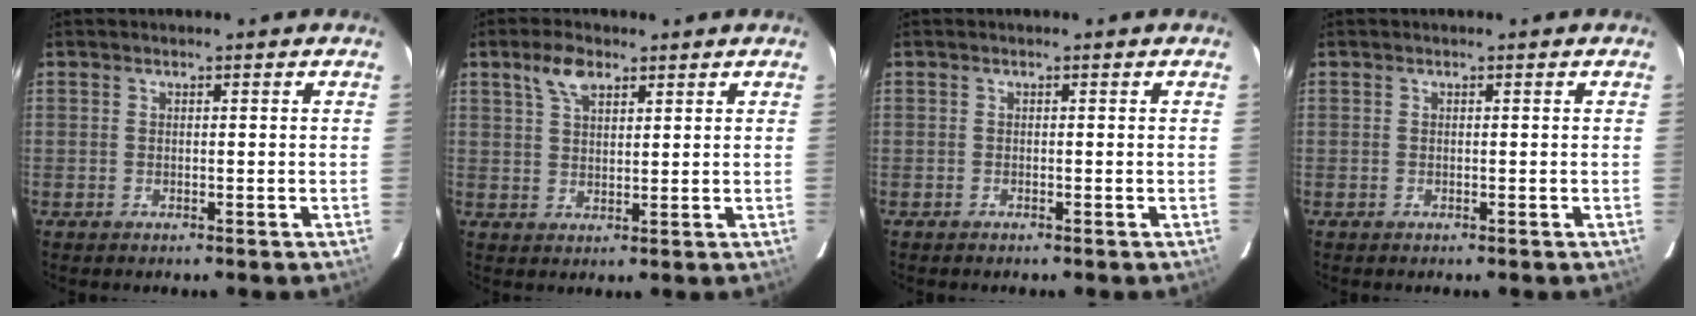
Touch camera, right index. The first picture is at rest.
{"total": 4.6, "force": [3.1, 2.0, 2.8], "torque": [-0.051, 0.010, 0.059]}
{"total": 0.0}
{"total": 0.0}